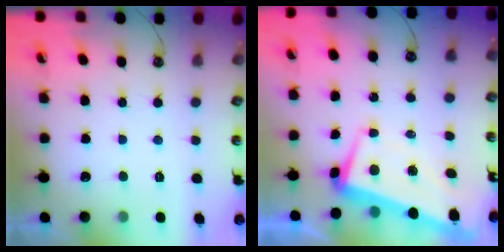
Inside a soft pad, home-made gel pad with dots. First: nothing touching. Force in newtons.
{"total": 1.9, "press": 0.8, "slide": 1.8}